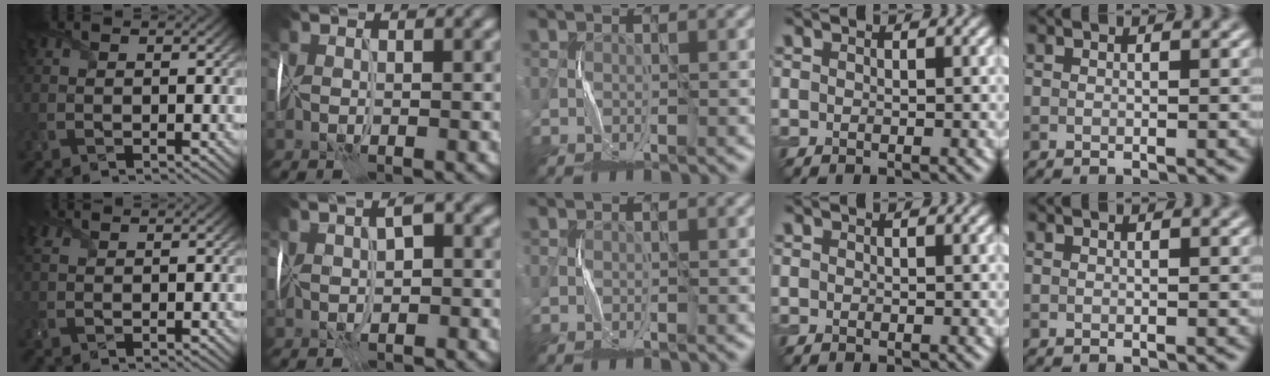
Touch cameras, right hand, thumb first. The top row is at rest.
{"thumb": {"total": 1.5, "force": [1.2, 0.5, 0.6], "torque": [-0.021, 0.009, 0.028]}, "index": {"total": 3.2, "force": [0.5, 1.8, 2.7], "torque": [-0.031, 0.016, 0.010]}}